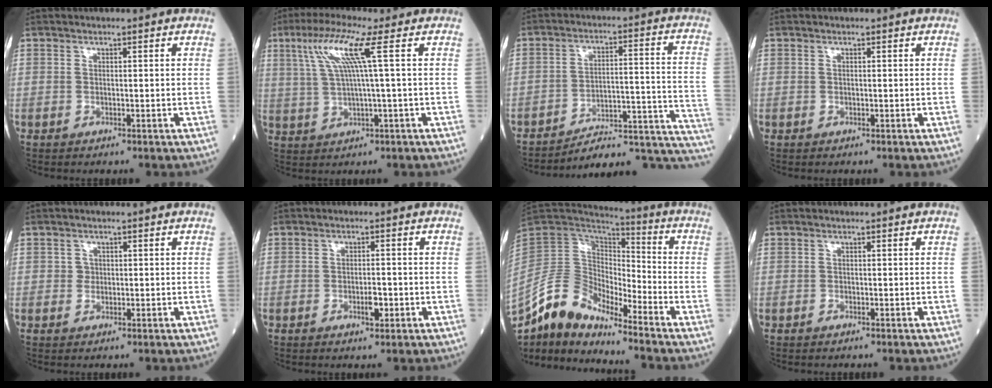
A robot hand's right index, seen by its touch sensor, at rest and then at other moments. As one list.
[{"total": 8.0, "force": [2.8, -1.2, 7.4], "torque": [-0.150, 0.016, 0.062]}, {"total": 17.3, "force": [-16.5, 1.7, 4.8], "torque": [-0.003, 0.057, -0.220]}, {"total": 0.0}, {"total": 0.9, "force": [0.2, 0.8, 0.1], "torque": [0.000, 0.003, 0.005]}, {"total": 2.2, "force": [-0.8, 0.7, 2.0], "torque": [-0.033, 0.001, -0.009]}, {"total": 10.4, "force": [-9.4, 3.0, 3.4], "torque": [-0.088, 0.048, -0.181]}, {"total": 0.0}]